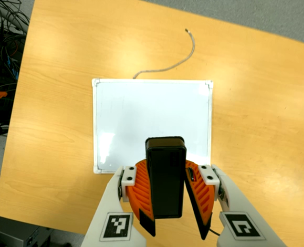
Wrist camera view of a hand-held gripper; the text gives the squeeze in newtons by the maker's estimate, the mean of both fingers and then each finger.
{"total": 9.6, "left": 9.8, "right": 9.4}